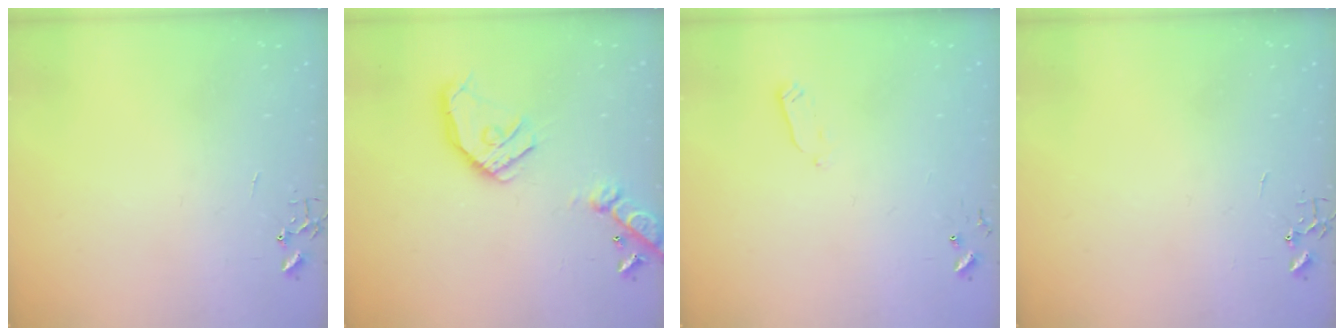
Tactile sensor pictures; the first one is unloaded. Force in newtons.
{"total": 17.3, "press": 17.0, "slide": 2.8}
{"total": 2.4, "press": 2.3, "slide": 0.4}
{"total": 0.0}